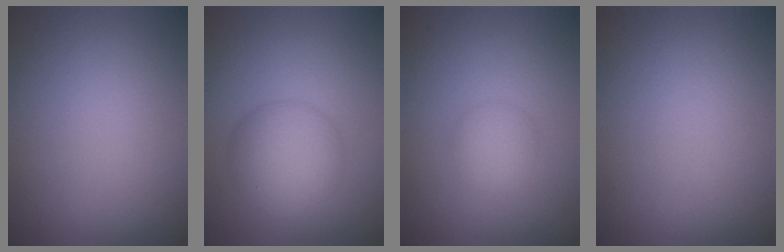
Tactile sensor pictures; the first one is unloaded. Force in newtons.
{"total": 5.4, "press": 5.4, "slide": 0.1}
{"total": 2.0, "press": 2.0, "slide": 0.1}
{"total": 0.0}